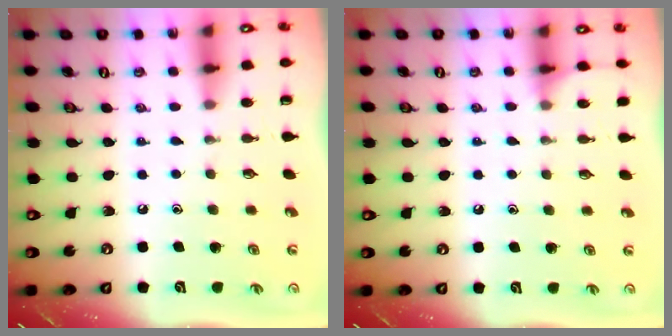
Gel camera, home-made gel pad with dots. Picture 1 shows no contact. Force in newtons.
{"total": 5.6, "press": 5.5, "slide": 0.7}